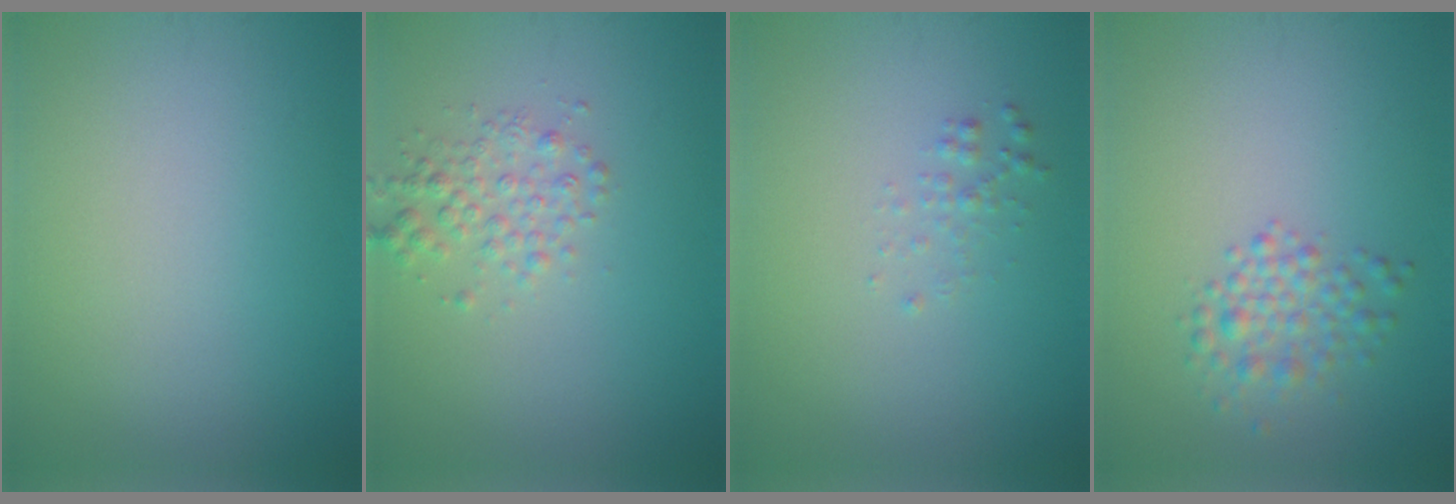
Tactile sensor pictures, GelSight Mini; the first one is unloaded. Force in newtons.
{"total": 2.2, "press": 2.2, "slide": 0.0}
{"total": 0.9, "press": 0.9, "slide": 0.1}
{"total": 2.5, "press": 2.5, "slide": 0.0}